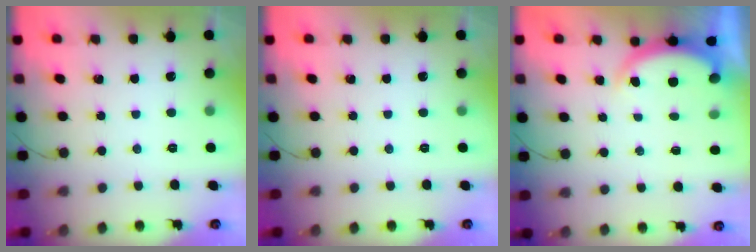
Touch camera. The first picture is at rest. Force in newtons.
{"total": 0.0}
{"total": 3.8, "press": 3.8, "slide": 0.6}